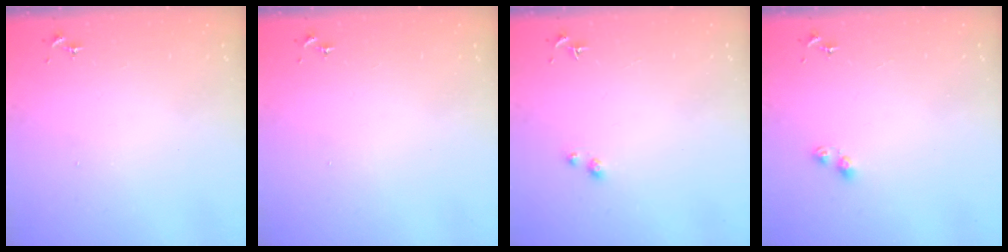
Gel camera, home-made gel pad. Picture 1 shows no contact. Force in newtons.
{"total": 0.0}
{"total": 3.0, "press": 3.0, "slide": 0.1}
{"total": 4.5, "press": 4.5, "slide": 0.5}